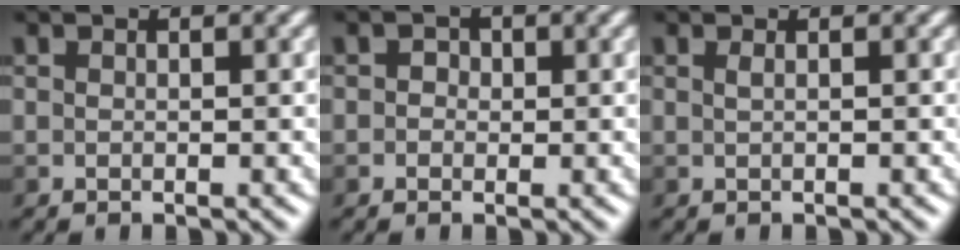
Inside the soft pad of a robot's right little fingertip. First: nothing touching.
{"total": 1.2, "force": [0.1, 1.1, 0.5], "torque": [0.001, 0.003, -0.010]}
{"total": 0.6, "force": [0.1, 0.2, 0.5], "torque": [-0.009, 0.004, 0.002]}